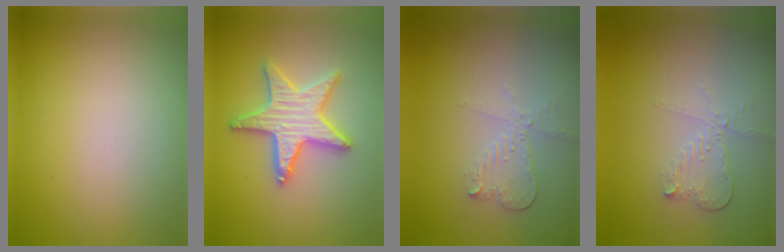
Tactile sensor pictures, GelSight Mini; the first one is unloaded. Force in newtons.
{"total": 5.2, "press": 5.1, "slide": 0.9}
{"total": 2.0, "press": 1.9, "slide": 0.7}
{"total": 2.0, "press": 1.9, "slide": 0.7}